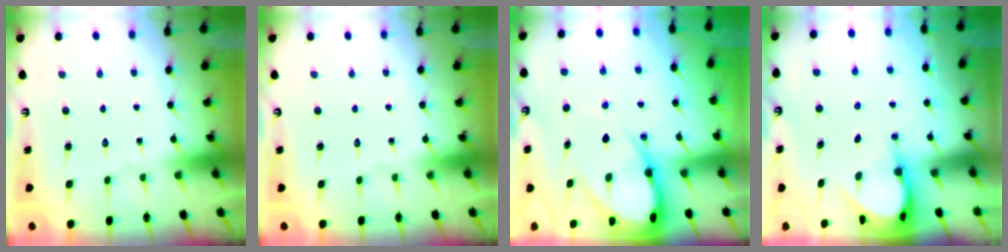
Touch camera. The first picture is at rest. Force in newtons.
{"total": 0.0}
{"total": 13.1, "press": 13.0, "slide": 1.4}
{"total": 3.9, "press": 3.9, "slide": 0.4}